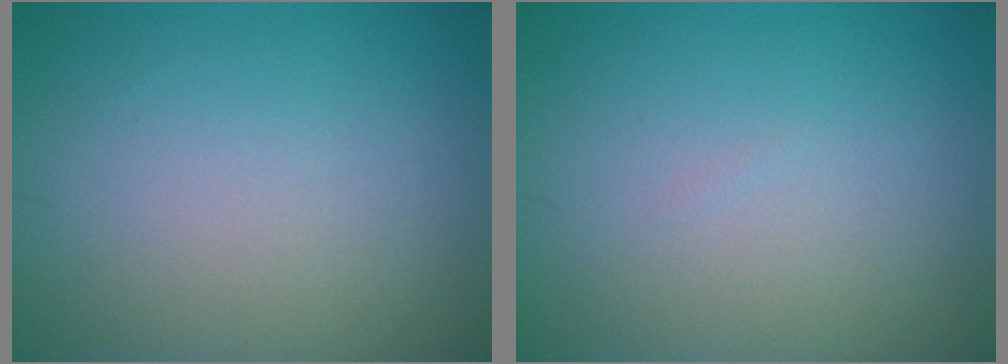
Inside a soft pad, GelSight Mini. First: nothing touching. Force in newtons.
{"total": 0.0}